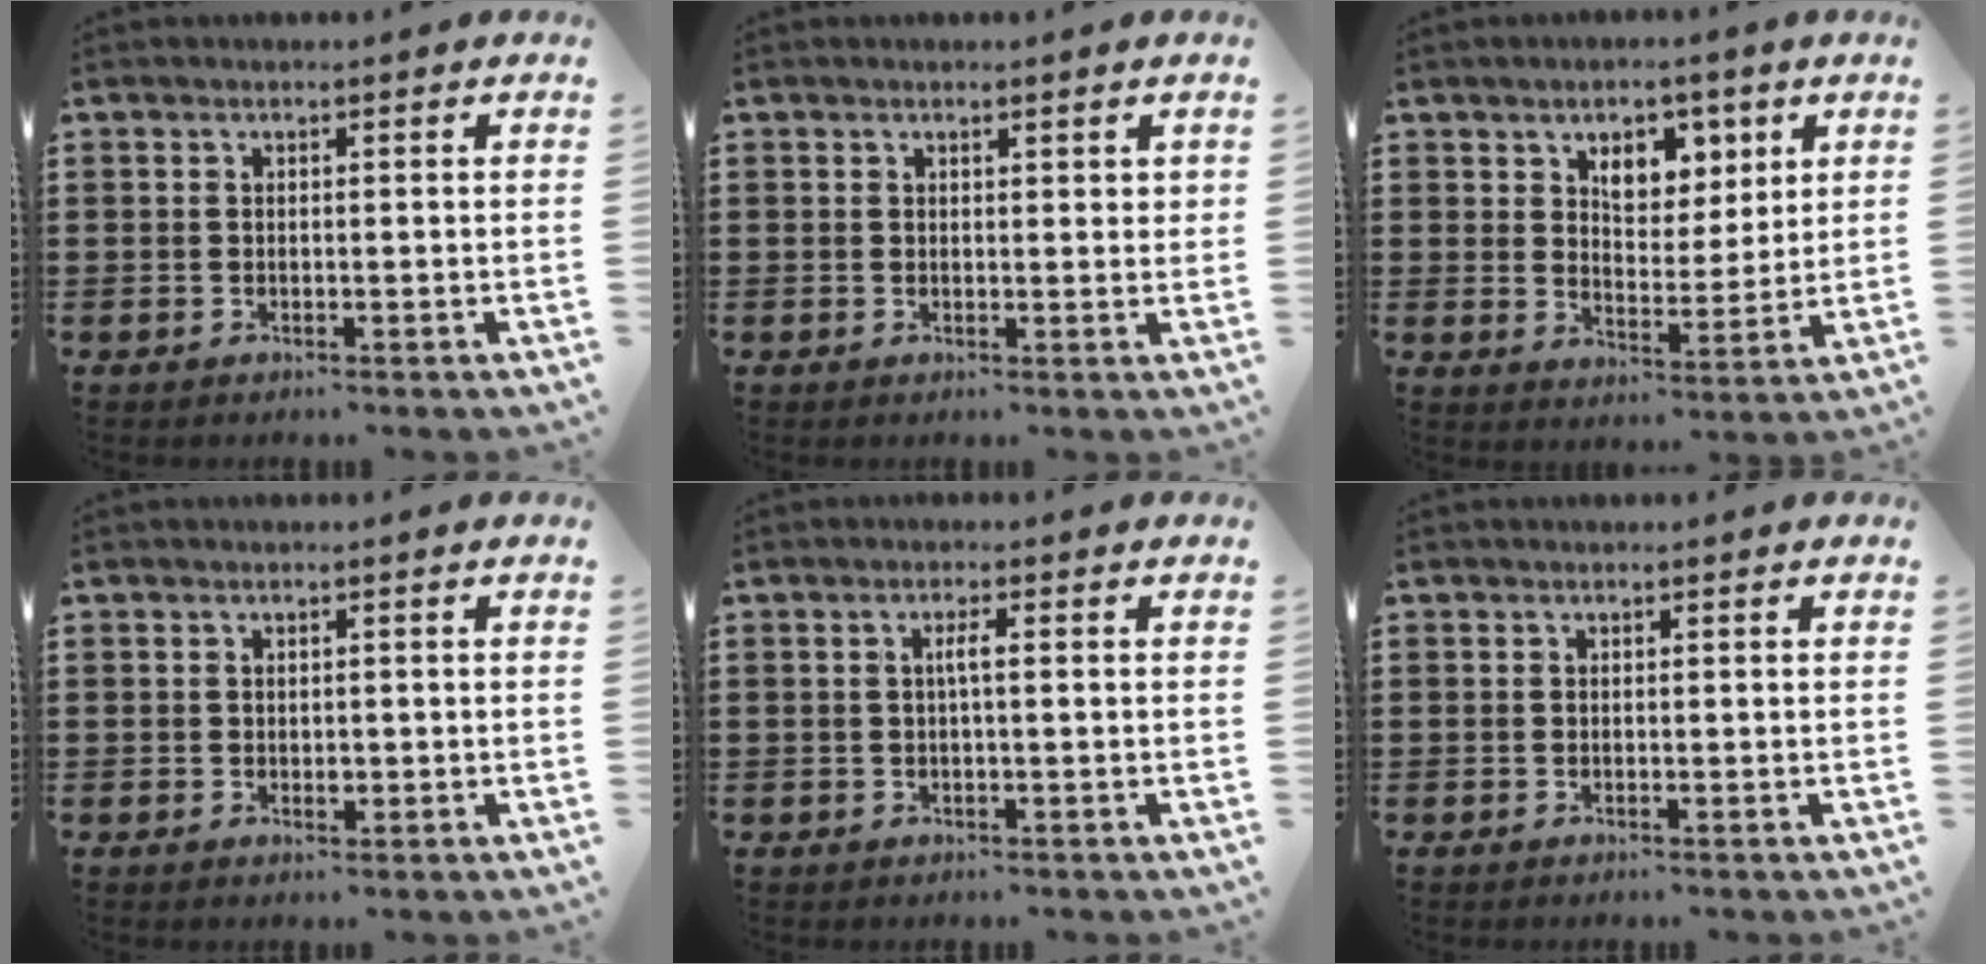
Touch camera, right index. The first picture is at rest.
{"total": 0.9, "force": [0.7, 0.4, 0.4], "torque": [-0.001, 0.000, 0.011]}
{"total": 6.2, "force": [3.5, 4.1, 3.0], "torque": [-0.056, 0.002, 0.058]}
{"total": 1.1, "force": [-0.1, 0.7, 0.8], "torque": [-0.015, 0.003, -0.002]}
{"total": 1.9, "force": [-0.1, 0.1, 1.9], "torque": [-0.037, 0.000, -0.004]}
{"total": 0.0}